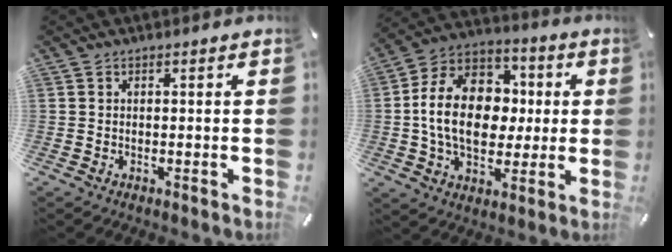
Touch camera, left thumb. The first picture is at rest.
{"total": 17.4, "force": [-0.4, 13.4, 11.1], "torque": [-0.214, 0.017, -0.005]}